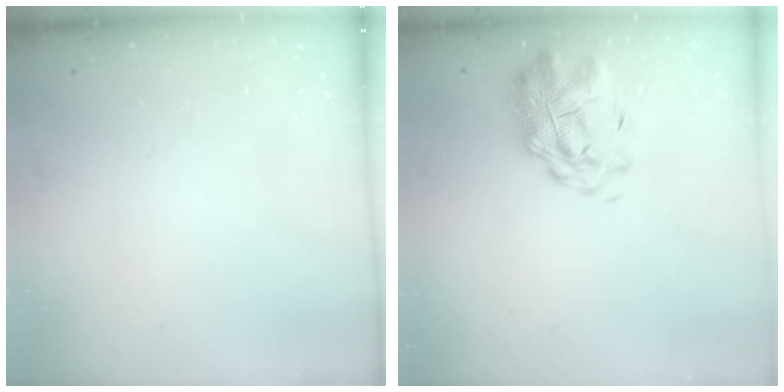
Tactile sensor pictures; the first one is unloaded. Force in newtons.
{"total": 3.1, "press": 2.6, "slide": 1.7}